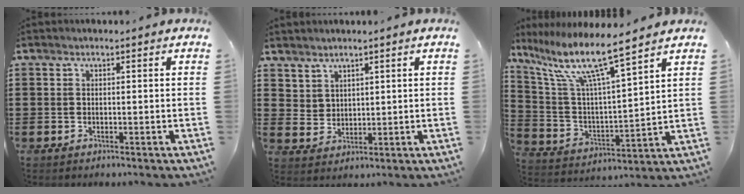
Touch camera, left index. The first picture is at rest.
{"total": 3.3, "force": [2.7, 1.9, 0.1], "torque": [-0.005, -0.003, 0.051]}
{"total": 10.9, "force": [8.1, 0.9, 7.2], "torque": [-0.170, -0.049, 0.132]}